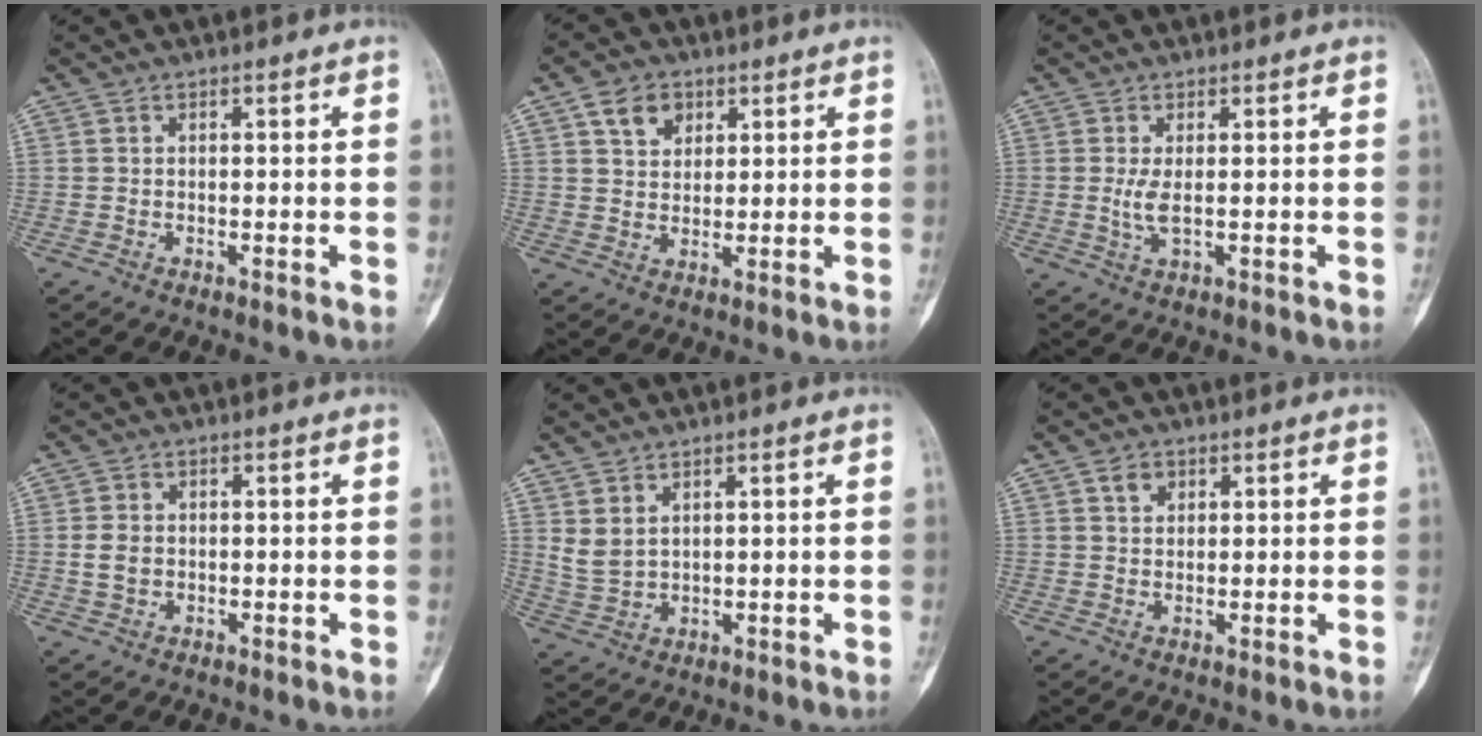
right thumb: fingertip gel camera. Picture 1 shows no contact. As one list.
[{"total": 6.0, "force": [2.9, 4.3, 2.8], "torque": [-0.027, -0.011, 0.051]}, {"total": 2.8, "force": [0.2, 0.8, 2.7], "torque": [-0.067, -0.008, 0.008]}, {"total": 3.0, "force": [0.0, 2.4, 1.8], "torque": [-0.027, 0.002, 0.002]}, {"total": 4.1, "force": [2.0, 2.4, 2.6], "torque": [-0.047, -0.012, 0.053]}, {"total": 2.8, "force": [1.4, 2.0, 1.2], "torque": [-0.012, -0.005, 0.024]}]